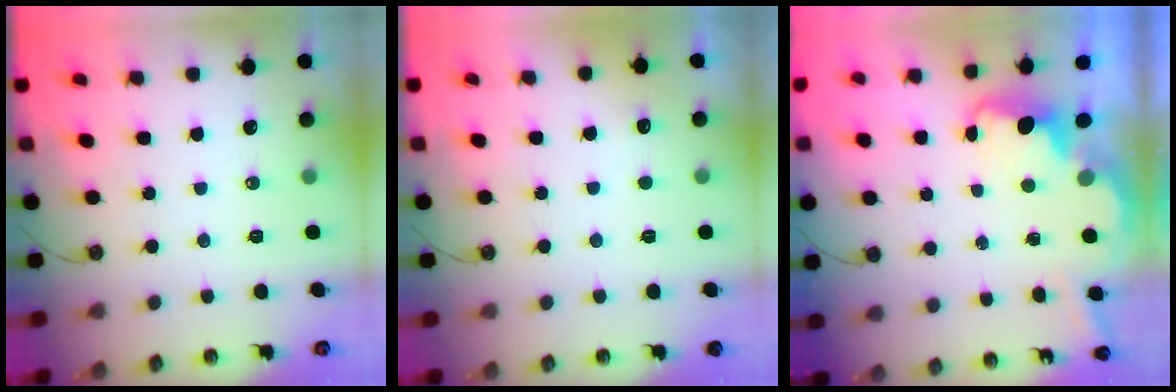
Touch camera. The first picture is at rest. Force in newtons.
{"total": 2.4, "press": 2.2, "slide": 1.0}
{"total": 3.9, "press": 3.8, "slide": 0.7}